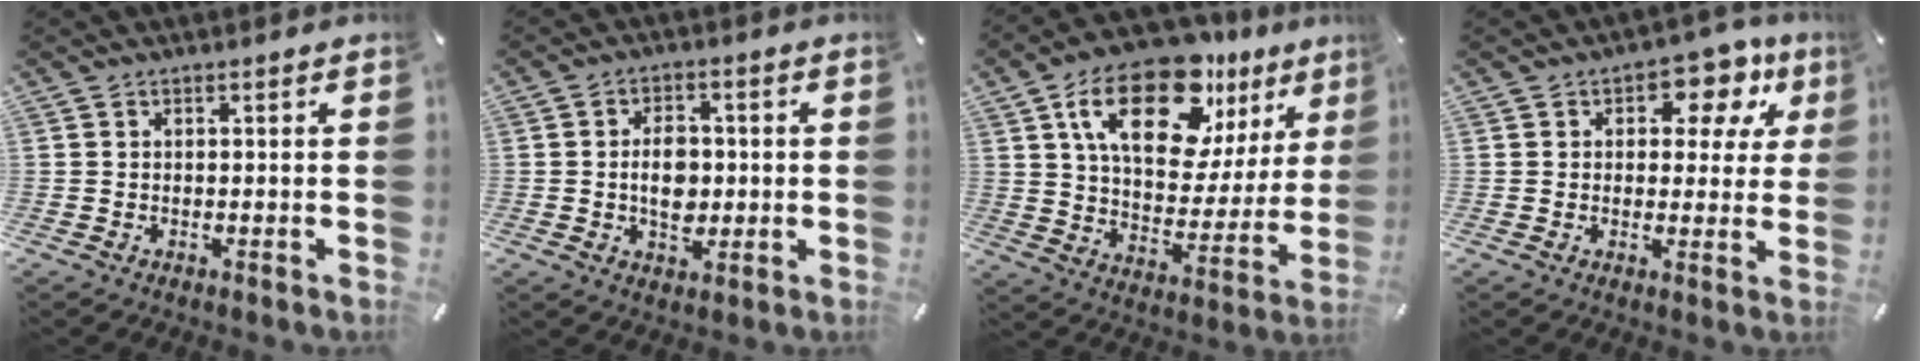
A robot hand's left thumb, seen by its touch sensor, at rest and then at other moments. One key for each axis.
{"total": 7.5, "fx": -0.4, "fy": 5.4, "fz": 5.2, "tx": -0.088, "ty": -0.003, "tz": -0.011}
{"total": 22.1, "fx": 13.7, "fy": 11.2, "fz": 13.2, "tx": -0.222, "ty": -0.072, "tz": 0.235}
{"total": 10.3, "fx": 4.9, "fy": 6.4, "fz": 6.3, "tx": -0.070, "ty": -0.024, "tz": 0.079}